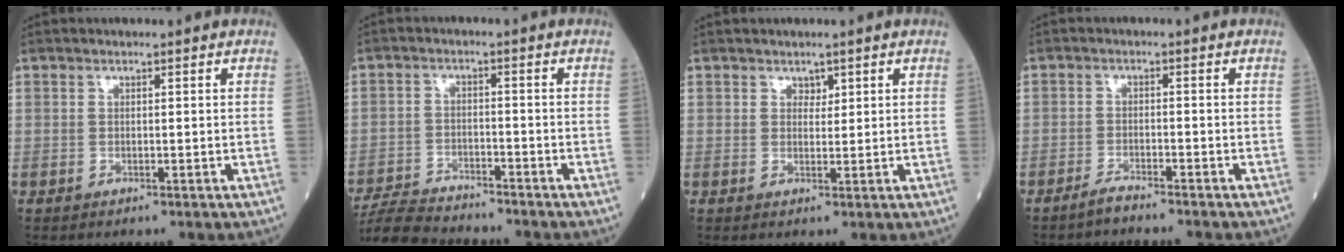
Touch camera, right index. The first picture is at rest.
{"total": 8.3, "force": [-8.0, 0.8, 1.7], "torque": [-0.031, -0.013, -0.142]}
{"total": 1.3, "force": [0.8, 0.8, 0.5], "torque": [0.000, -0.003, 0.011]}
{"total": 2.7, "force": [-2.6, -0.2, 0.9], "torque": [-0.023, -0.005, -0.045]}